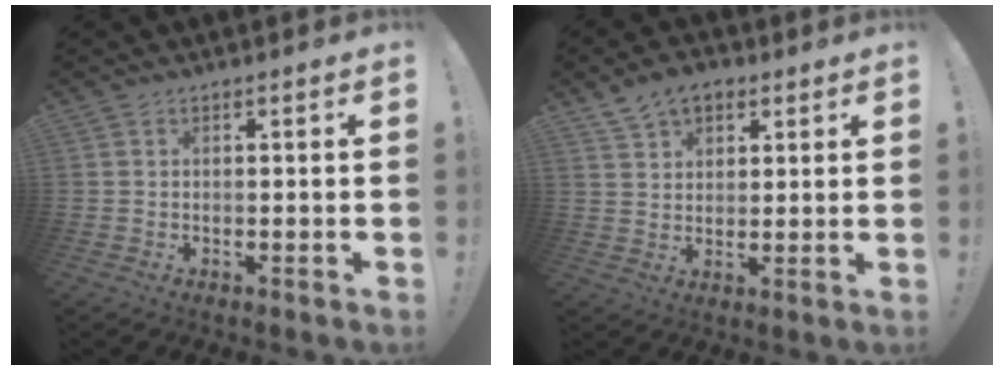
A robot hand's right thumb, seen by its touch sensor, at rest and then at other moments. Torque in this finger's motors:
{"motor_torque": [-0.11, 0.12, 0.10, -0.06, 0.00]}